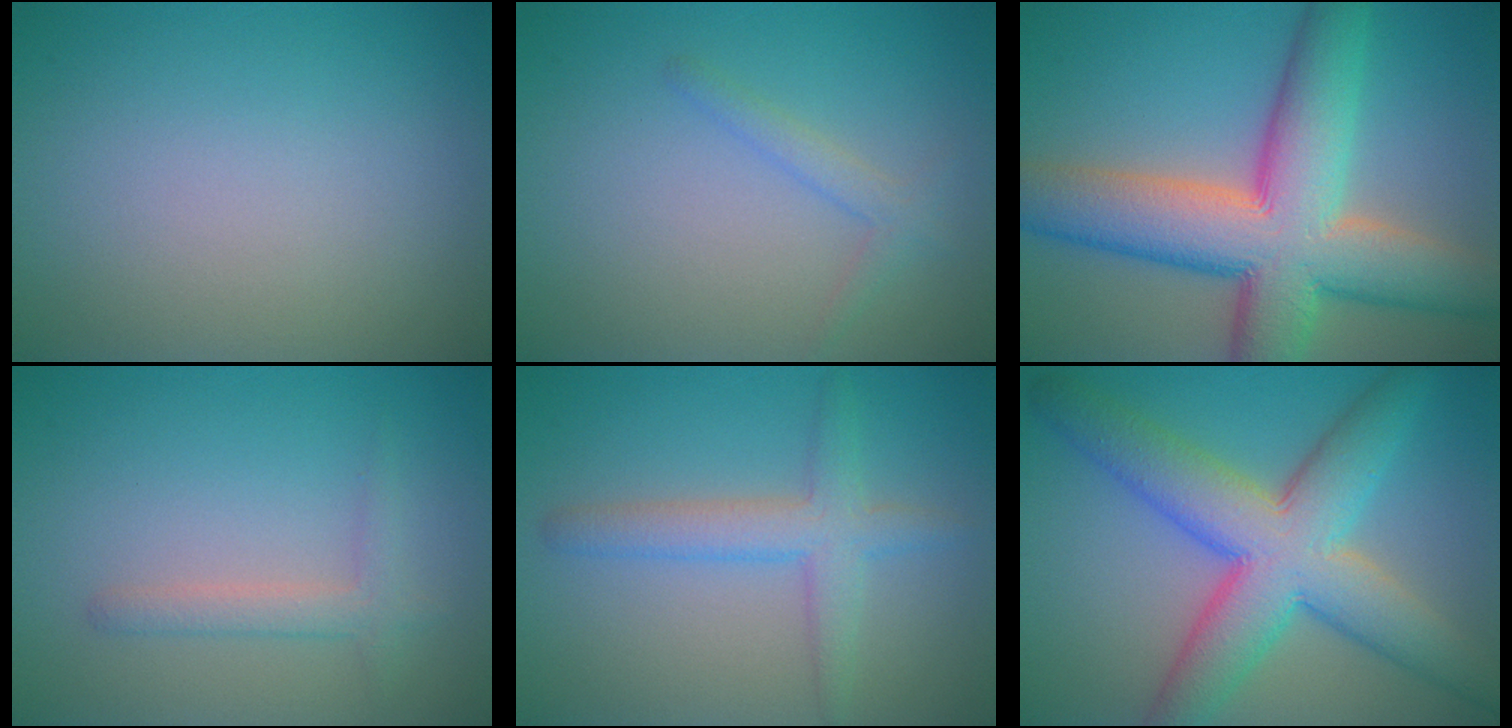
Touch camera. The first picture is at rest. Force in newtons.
{"total": 1.5, "press": 1.5, "slide": 0.1}
{"total": 12.3, "press": 12.3, "slide": 0.7}
{"total": 1.8, "press": 1.8, "slide": 0.2}
{"total": 3.5, "press": 3.5, "slide": 0.0}
{"total": 9.7, "press": 9.7, "slide": 0.3}